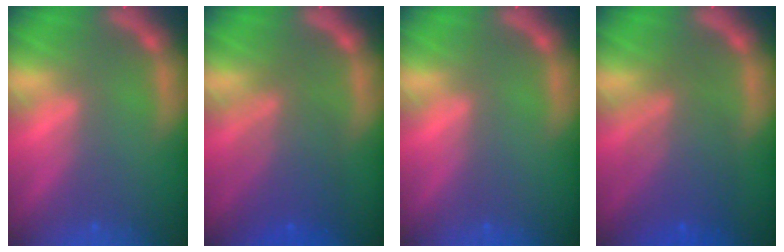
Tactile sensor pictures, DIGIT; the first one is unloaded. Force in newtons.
{"total": 6.0}
{"total": 0.0}
{"total": 6.6}